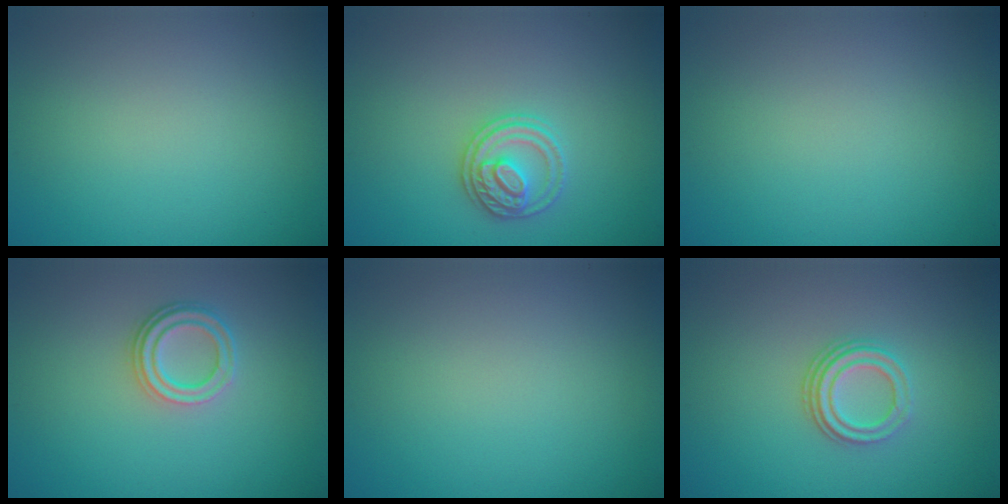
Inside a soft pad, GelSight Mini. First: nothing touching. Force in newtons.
{"total": 2.7, "press": 2.6, "slide": 0.5}
{"total": 0.0}
{"total": 2.8, "press": 2.3, "slide": 1.6}
{"total": 0.0}
{"total": 3.0, "press": 2.2, "slide": 2.0}